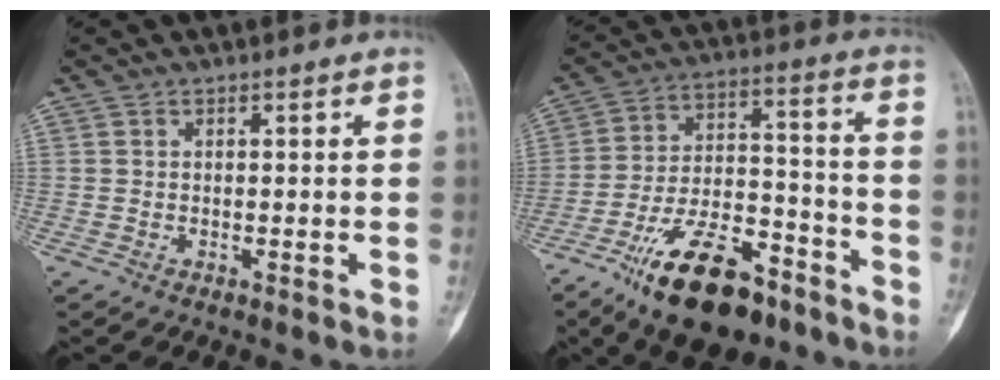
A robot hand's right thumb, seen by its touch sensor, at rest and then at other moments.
{"total": 19.4, "force": [-12.5, 8.2, 12.4], "torque": [-0.207, 0.079, -0.212]}